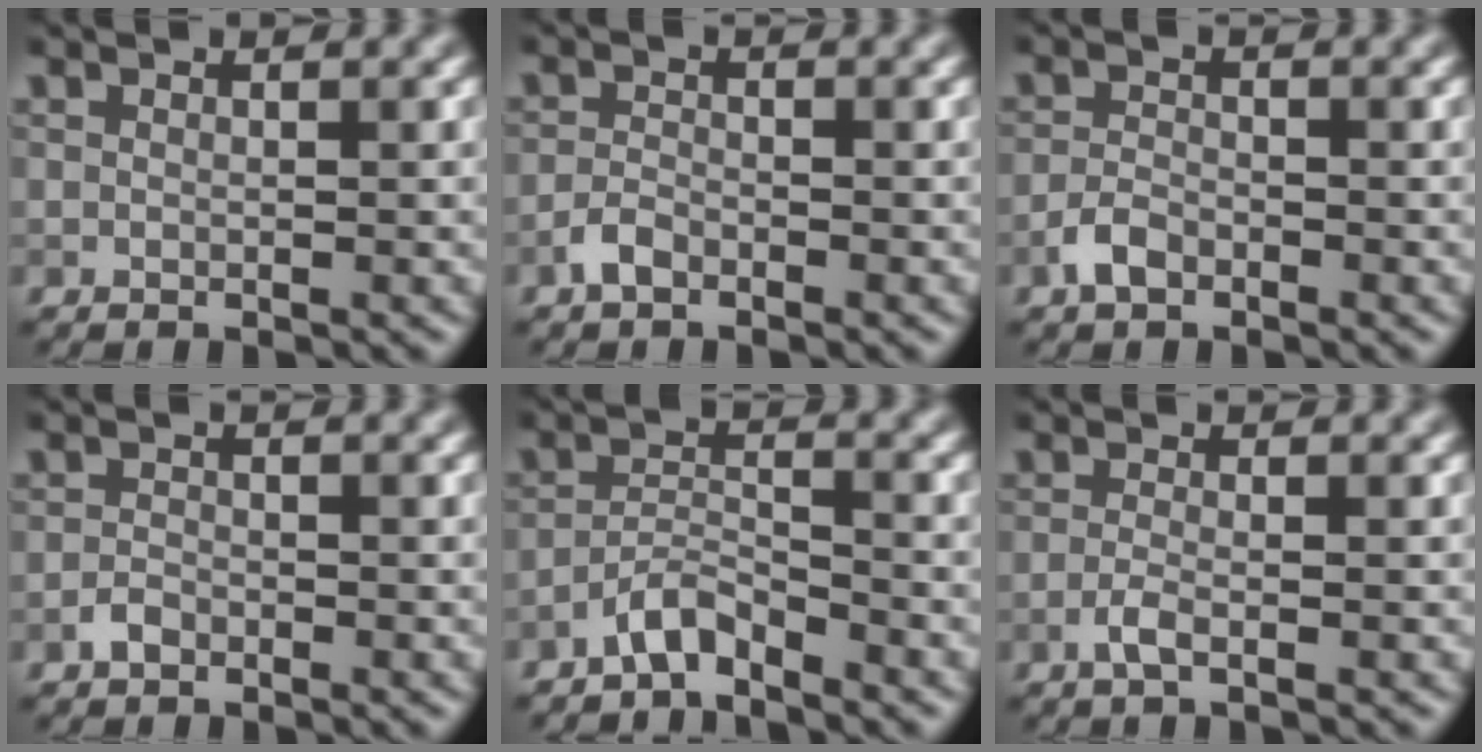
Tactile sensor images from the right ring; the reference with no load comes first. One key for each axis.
{"total": 1.5, "fx": -1.1, "fy": 0.6, "fz": 0.8, "tx": -0.017, "ty": 0.004, "tz": -0.026}
{"total": 1.9, "fx": -1.3, "fy": 0.9, "fz": 1.0, "tx": -0.020, "ty": 0.004, "tz": -0.029}
{"total": 1.1, "fx": -0.8, "fy": 0.6, "fz": 0.5, "tx": -0.008, "ty": 0.002, "tz": -0.018}
{"total": 2.8, "fx": -2.4, "fy": 0.5, "fz": 1.2, "tx": -0.020, "ty": 0.011, "tz": -0.052}
{"total": 1.5, "fx": -0.7, "fy": 0.4, "fz": 1.3, "tx": -0.027, "ty": 0.003, "tz": -0.020}